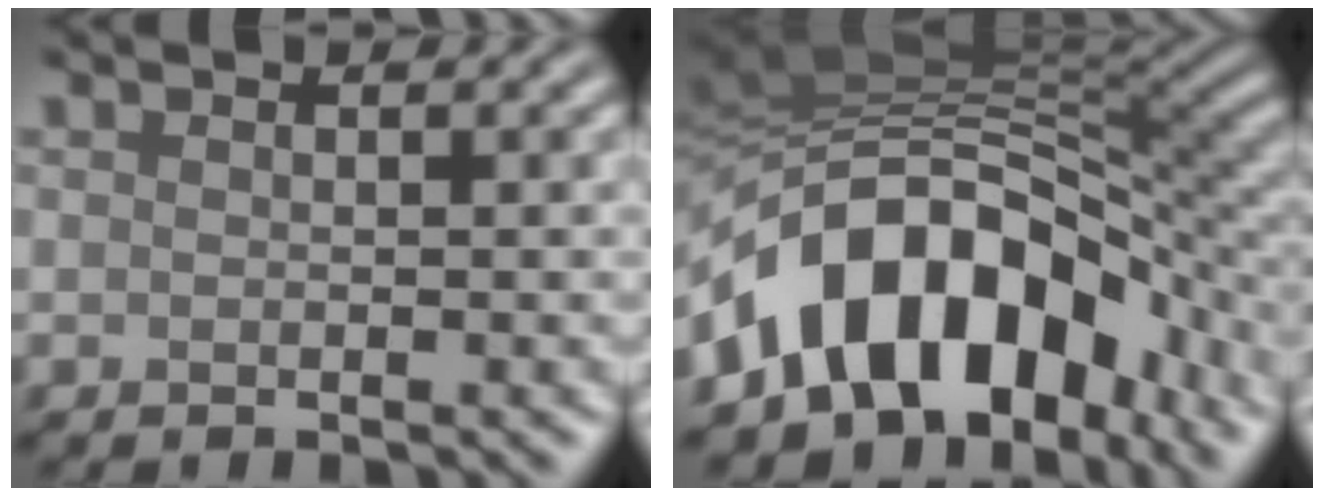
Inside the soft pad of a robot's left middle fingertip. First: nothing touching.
{"total": 13.1, "force": [-5.7, 8.0, 8.7], "torque": [-0.129, 0.020, -0.111]}